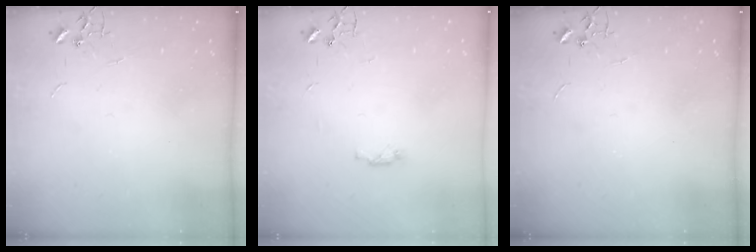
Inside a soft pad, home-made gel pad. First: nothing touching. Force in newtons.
{"total": 3.3, "press": 3.2, "slide": 0.6}
{"total": 0.0}